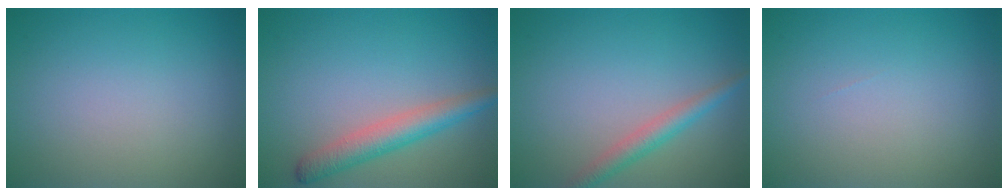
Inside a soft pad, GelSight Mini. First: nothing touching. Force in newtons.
{"total": 3.7, "press": 3.6, "slide": 0.3}
{"total": 2.4, "press": 2.4, "slide": 0.1}
{"total": 0.0}